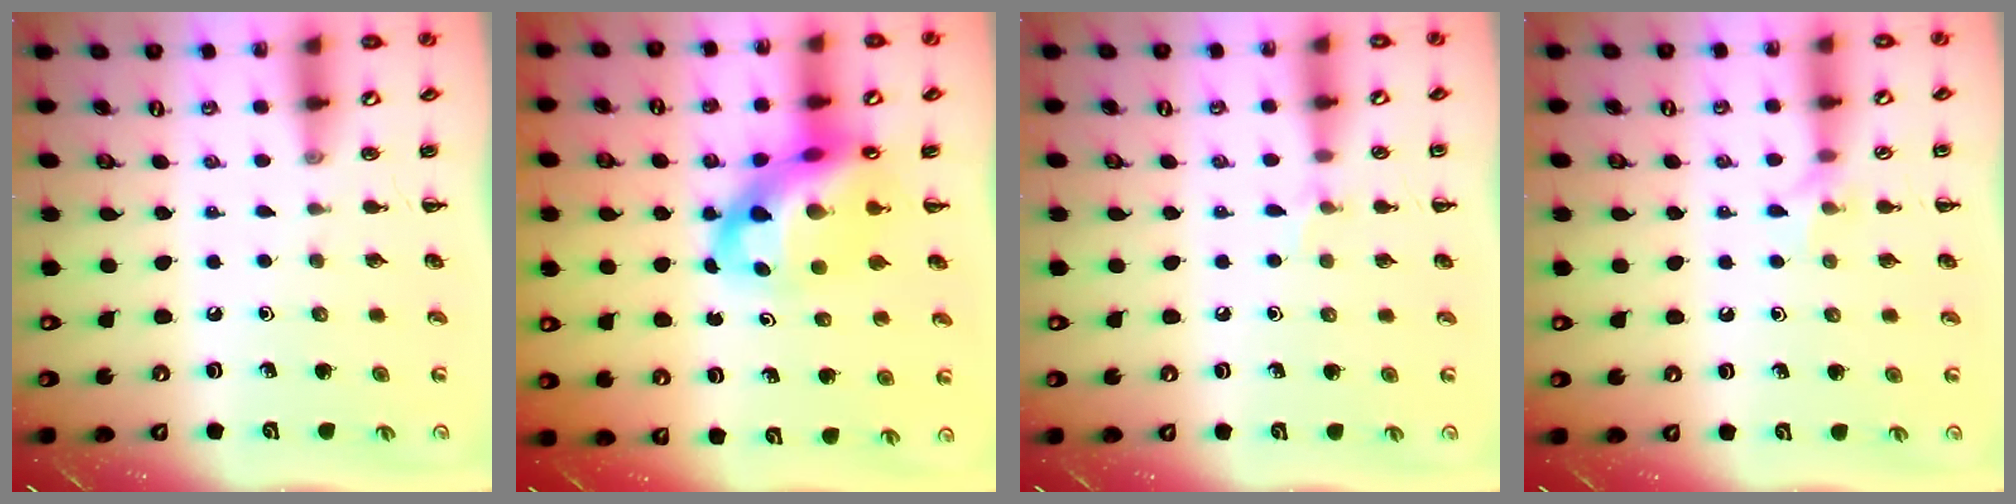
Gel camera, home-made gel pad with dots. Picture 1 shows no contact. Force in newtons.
{"total": 11.4, "press": 11.1, "slide": 2.8}
{"total": 4.4, "press": 4.1, "slide": 1.5}
{"total": 4.9, "press": 4.8, "slide": 0.8}